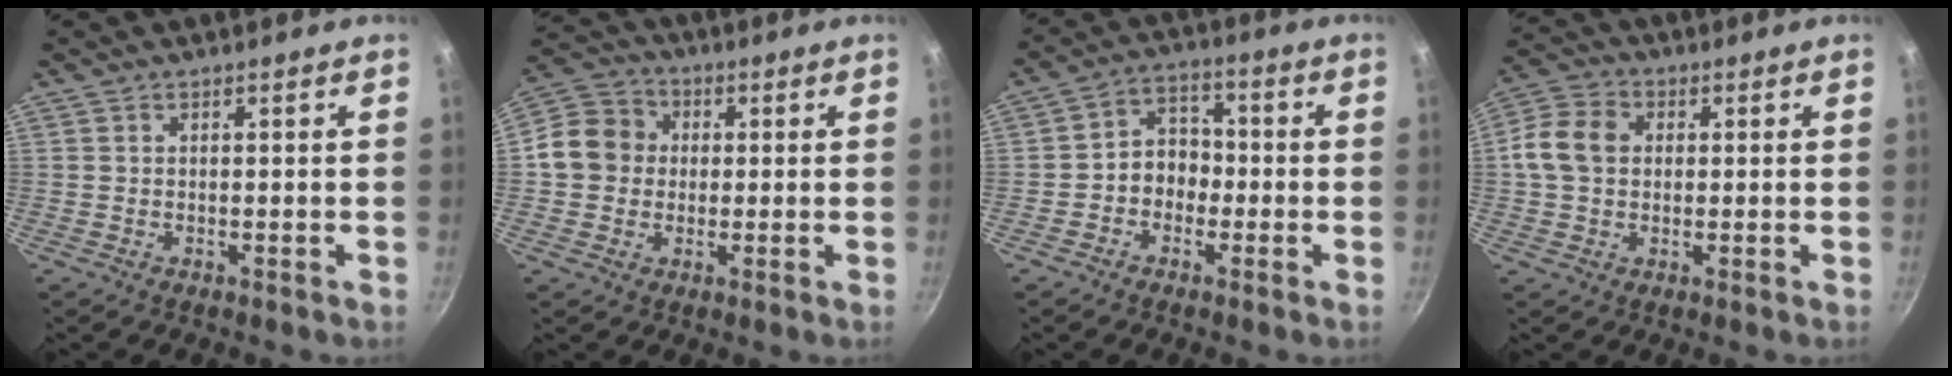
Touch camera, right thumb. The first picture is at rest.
{"total": 9.6, "force": [0.3, 8.6, 4.2], "torque": [-0.046, 0.019, -0.016]}
{"total": 6.8, "force": [-1.6, 5.5, 3.6], "torque": [-0.016, 0.029, -0.037]}
{"total": 8.6, "force": [0.8, 6.8, 5.3], "torque": [-0.086, 0.016, -0.001]}